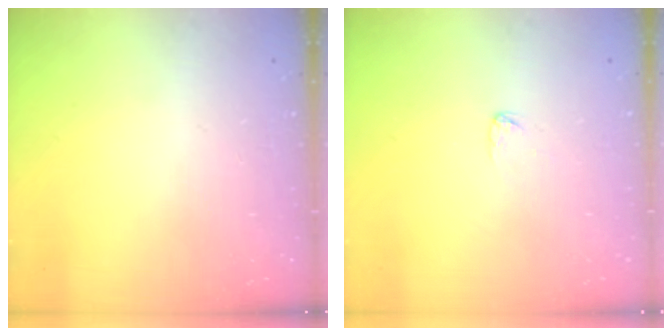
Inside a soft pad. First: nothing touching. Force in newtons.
{"total": 2.9, "press": 2.9, "slide": 0.1}